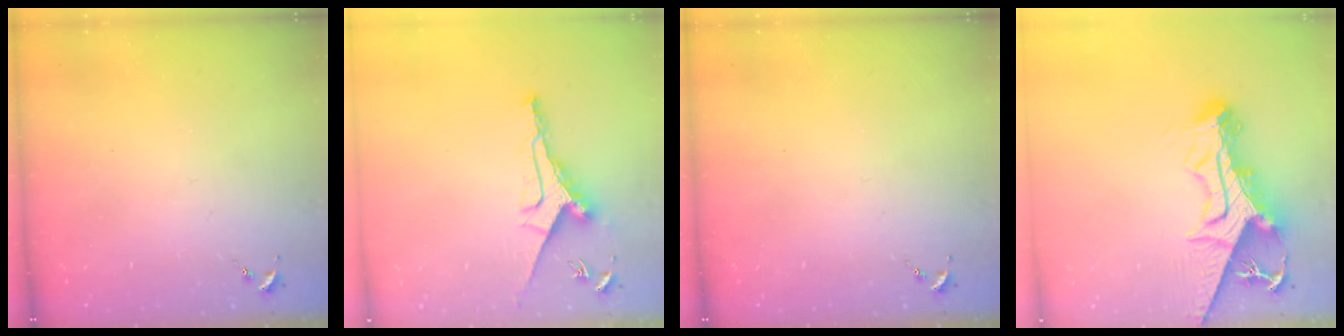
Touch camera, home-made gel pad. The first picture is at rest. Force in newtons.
{"total": 10.9, "press": 10.9, "slide": 0.4}
{"total": 0.0}
{"total": 17.2, "press": 17.1, "slide": 1.6}